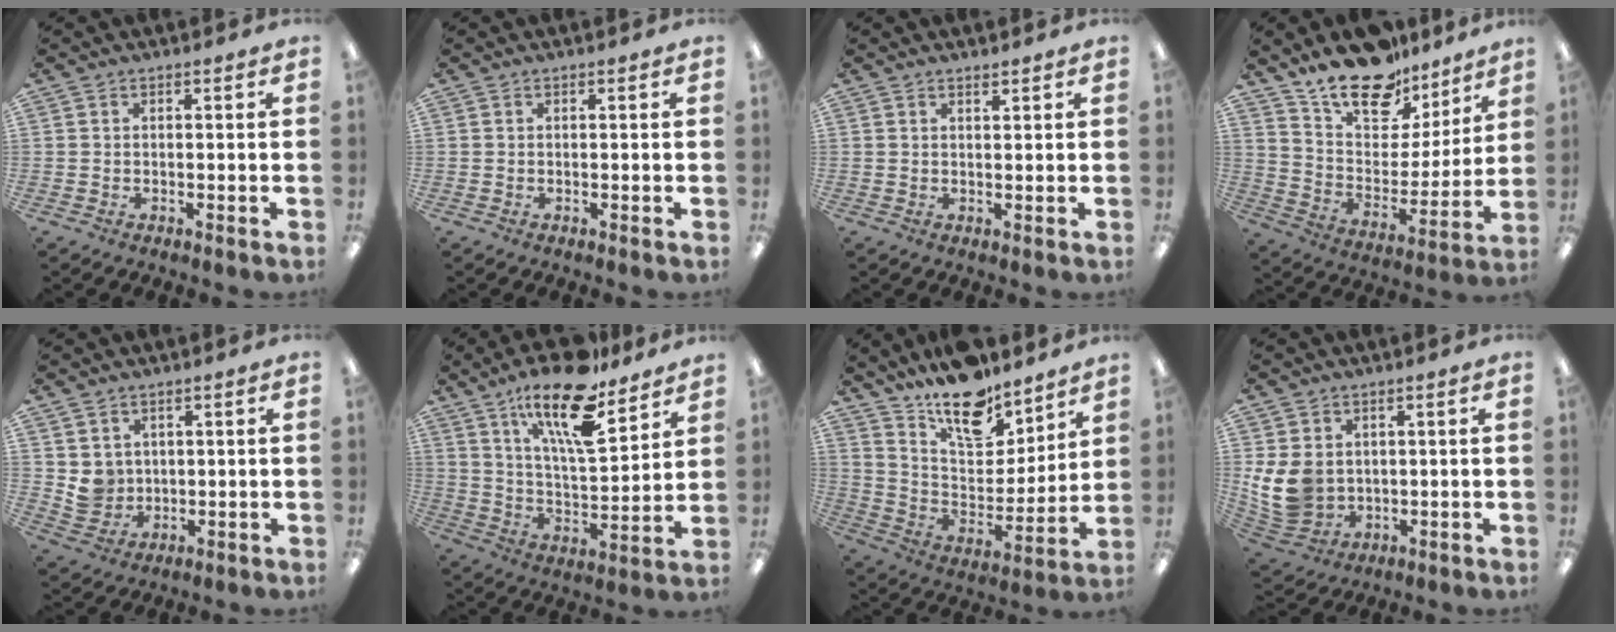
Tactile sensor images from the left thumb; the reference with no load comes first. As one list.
[{"total": 0.0}, {"total": 1.2, "force": [1.2, 0.2, 0.3], "torque": [-0.007, -0.002, 0.022]}, {"total": 18.6, "force": [15.0, 8.6, 6.8], "torque": [-0.122, -0.107, 0.269]}, {"total": 5.4, "force": [2.3, 4.8, 0.8], "torque": [-0.014, -0.007, 0.047]}, {"total": 19.9, "force": [13.6, 6.5, 13.1], "torque": [-0.224, -0.075, 0.226]}, {"total": 16.9, "force": [13.7, 7.1, 6.9], "torque": [-0.121, -0.102, 0.243]}, {"total": 10.5, "force": [1.2, 8.6, 5.9], "torque": [-0.149, -0.002, 0.026]}]